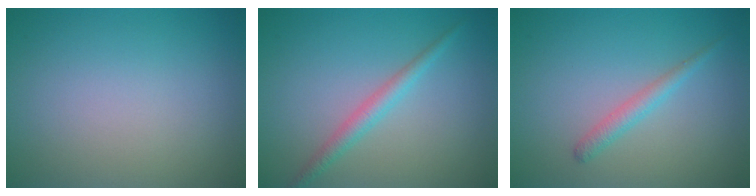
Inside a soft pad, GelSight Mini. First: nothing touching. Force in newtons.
{"total": 2.0, "press": 2.0, "slide": 0.1}
{"total": 1.6, "press": 1.6, "slide": 0.0}